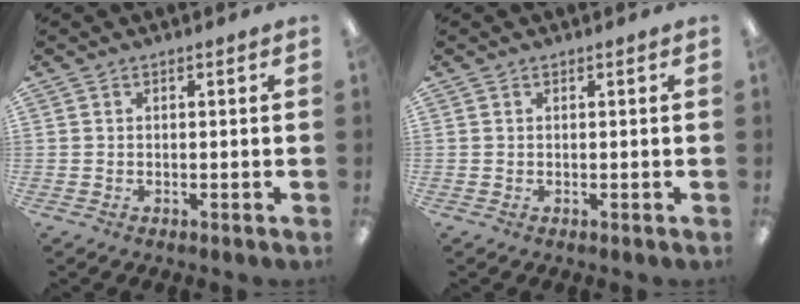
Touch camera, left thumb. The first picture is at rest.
{"total": 0.0}